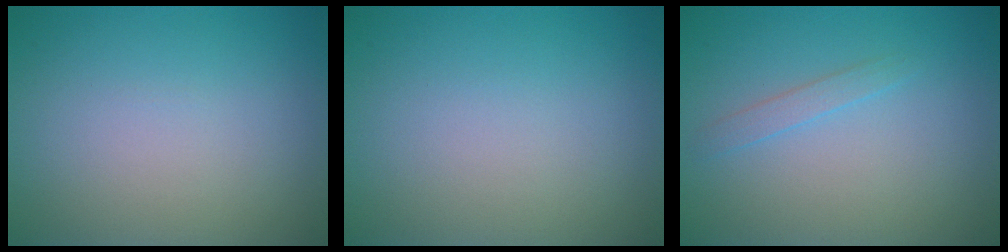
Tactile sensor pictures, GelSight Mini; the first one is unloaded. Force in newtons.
{"total": 0.0}
{"total": 1.1, "press": 1.1, "slide": 0.0}